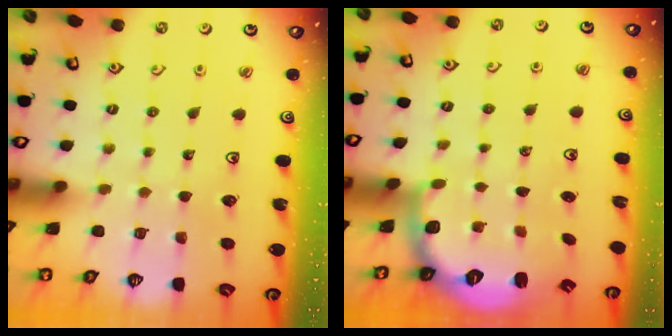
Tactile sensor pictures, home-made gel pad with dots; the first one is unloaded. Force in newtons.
{"total": 2.7, "press": 1.6, "slide": 2.1}